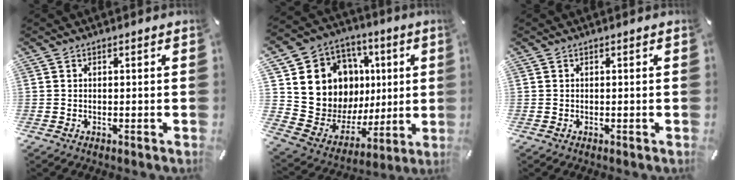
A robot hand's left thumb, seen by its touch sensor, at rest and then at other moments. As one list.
[{"total": 15.7, "force": [4.7, 13.9, 5.7], "torque": [-0.095, -0.046, 0.116]}, {"total": 0.0}]